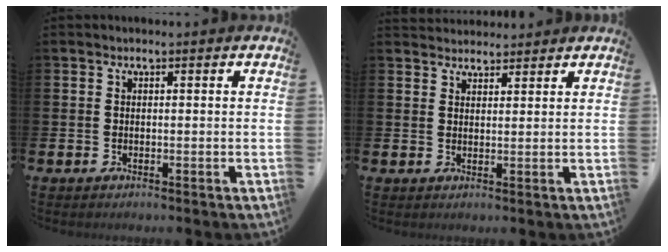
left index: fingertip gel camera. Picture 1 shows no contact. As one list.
[{"total": 2.7, "force": [2.6, 0.7, -0.2], "torque": [-0.002, -0.008, 0.048]}]